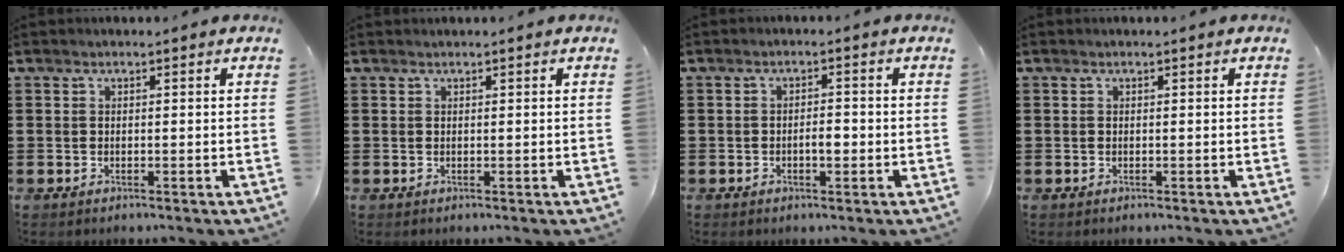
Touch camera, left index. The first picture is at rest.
{"total": 0.0}
{"total": 2.4, "force": [-0.5, 0.9, 2.1], "torque": [-0.042, 0.005, -0.011]}
{"total": 0.0}